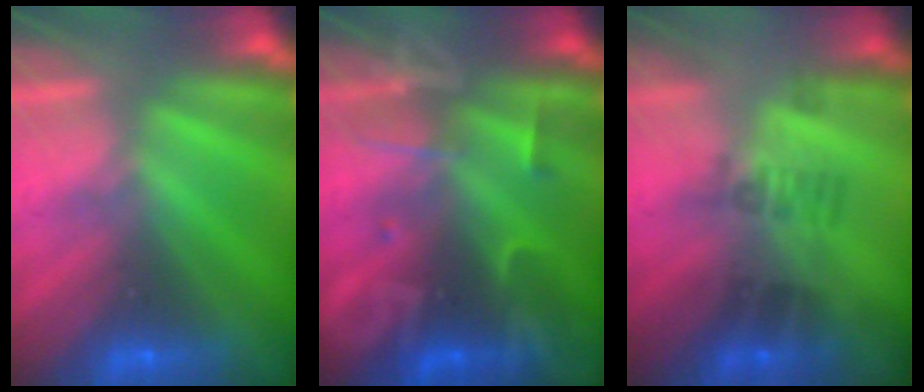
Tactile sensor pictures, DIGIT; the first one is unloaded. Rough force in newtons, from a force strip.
{"total": 2.4}
{"total": 2.3}